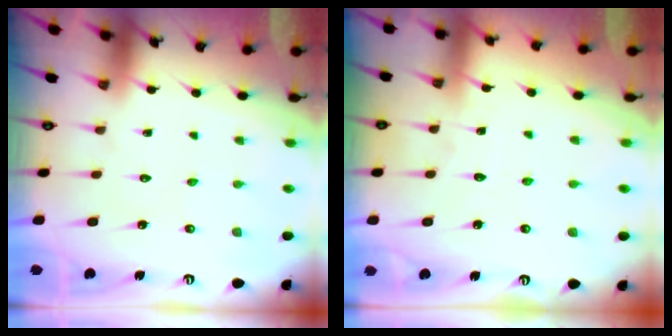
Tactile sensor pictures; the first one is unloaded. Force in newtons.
{"total": 3.5, "press": 3.4, "slide": 0.4}